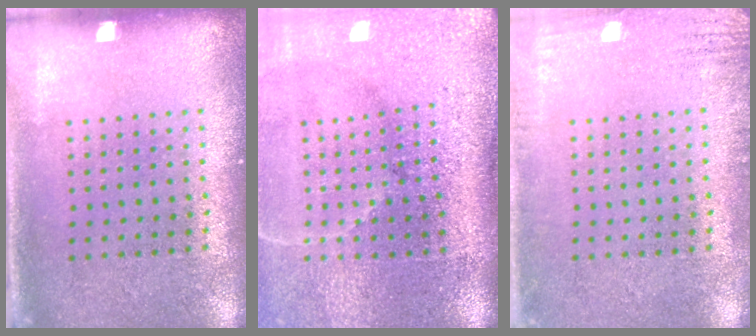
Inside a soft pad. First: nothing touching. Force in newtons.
{"total": 4.8, "press": 4.0, "slide": 2.7}
{"total": 2.1, "press": 2.1, "slide": 0.2}